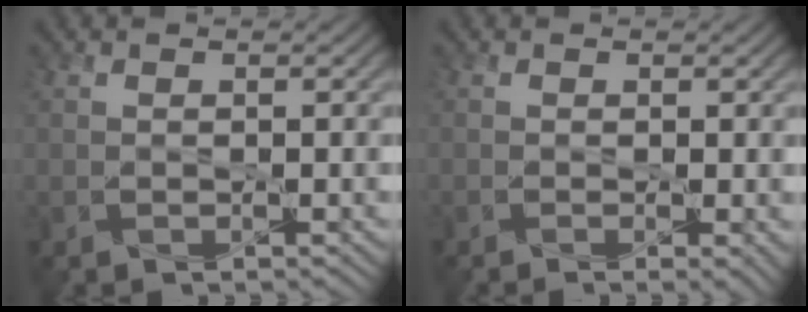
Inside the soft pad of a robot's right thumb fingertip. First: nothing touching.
{"total": 1.4, "force": [-0.4, 0.2, 1.3], "torque": [-0.025, -0.007, -0.005]}